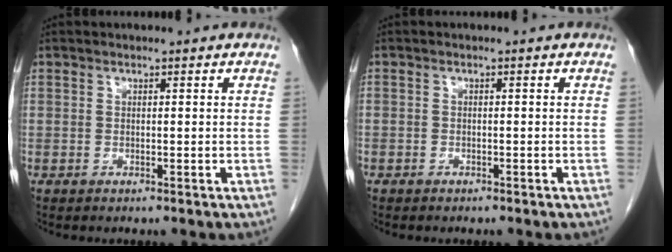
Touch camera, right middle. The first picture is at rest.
{"total": 0.9, "force": [-0.7, 0.6, 0.1], "torque": [-0.011, 0.001, -0.012]}